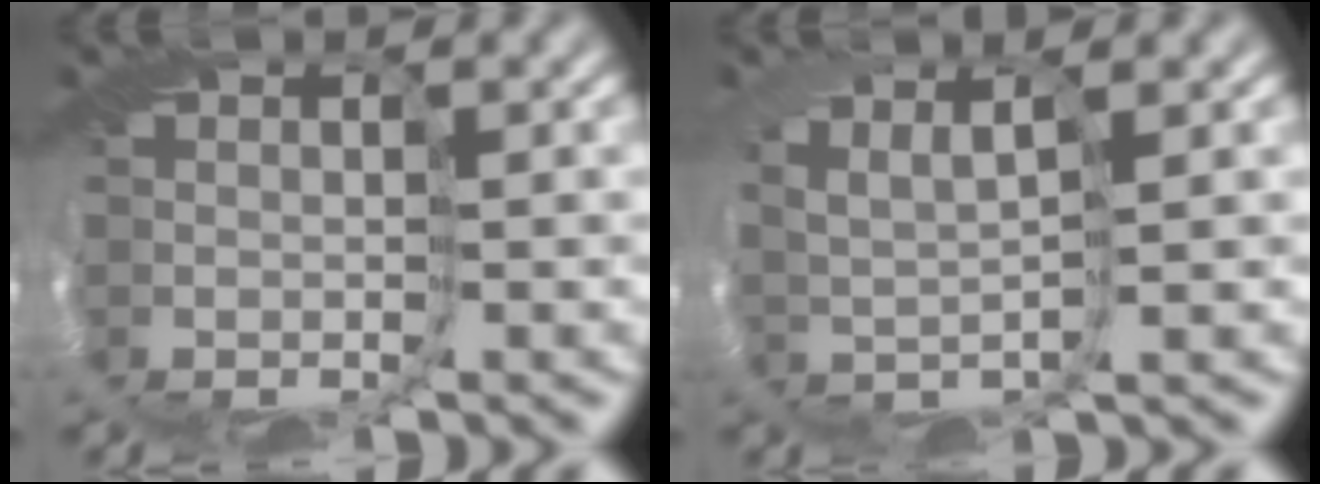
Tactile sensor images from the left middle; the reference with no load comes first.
{"total": 2.6, "force": [2.3, -1.2, -0.4], "torque": [0.008, 0.019, 0.034]}